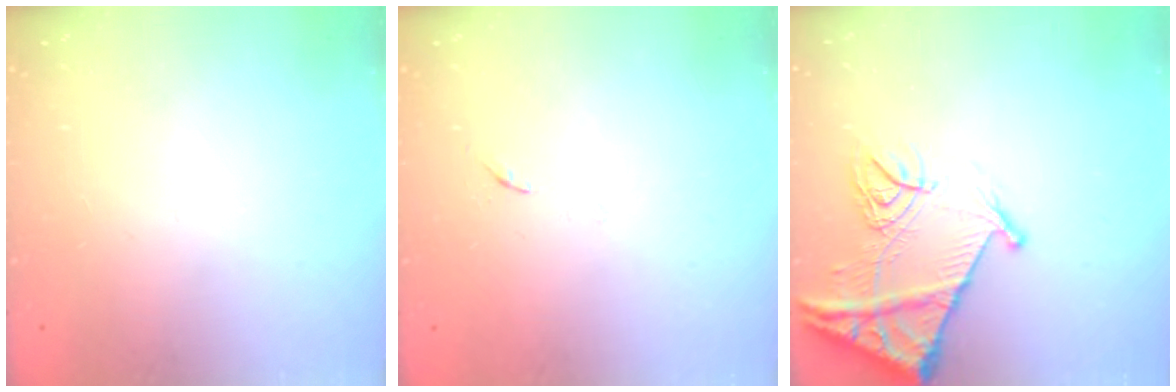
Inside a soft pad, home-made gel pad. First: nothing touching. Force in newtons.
{"total": 3.5, "press": 3.4, "slide": 0.6}
{"total": 13.6, "press": 13.6, "slide": 1.5}